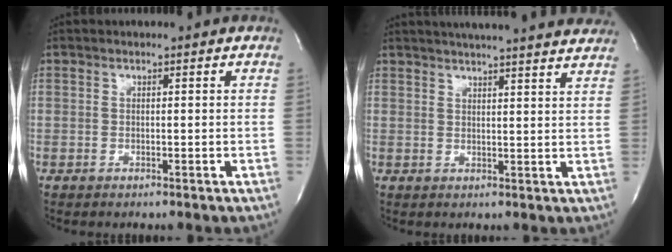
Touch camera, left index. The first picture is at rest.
{"total": 20.1, "force": [18.3, 0.9, 8.1], "torque": [-0.126, 0.004, 0.226]}